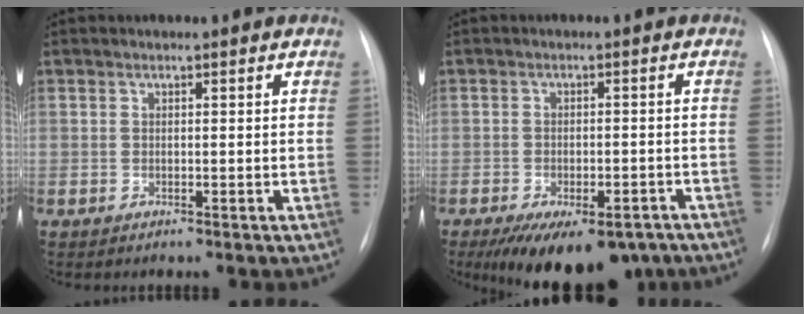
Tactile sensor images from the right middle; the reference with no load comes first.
{"total": 13.9, "force": [-10.2, 5.9, 7.3], "torque": [-0.109, -0.009, -0.134]}